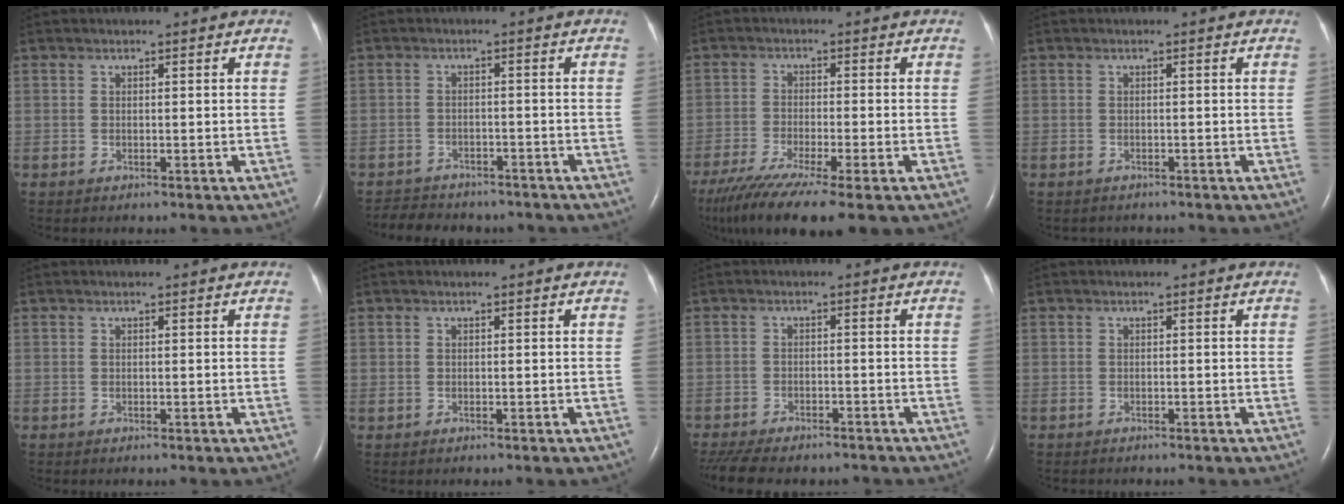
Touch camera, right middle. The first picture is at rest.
{"total": 9.9, "force": [-8.7, 3.7, 2.9], "torque": [-0.060, 0.002, -0.111]}
{"total": 13.7, "force": [-9.8, 1.3, 9.6], "torque": [-0.172, -0.037, -0.161]}
{"total": 1.5, "force": [-1.3, 0.6, 0.1], "torque": [-0.012, -0.002, -0.016]}
{"total": 0.0}
{"total": 0.0}
{"total": 13.9, "force": [-11.7, 4.6, 5.9], "torque": [-0.141, -0.014, -0.160]}
{"total": 1.7, "force": [-1.5, 0.4, 0.7], "torque": [-0.016, -0.005, -0.015]}